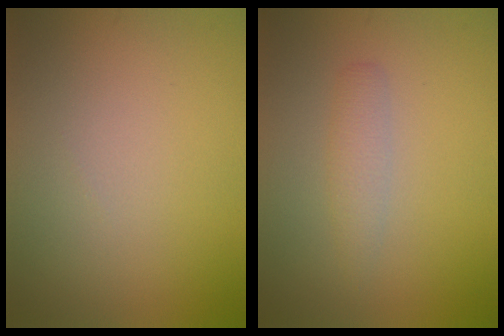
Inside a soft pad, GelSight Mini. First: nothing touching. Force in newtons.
{"total": 1.5, "press": 1.5, "slide": 0.0}